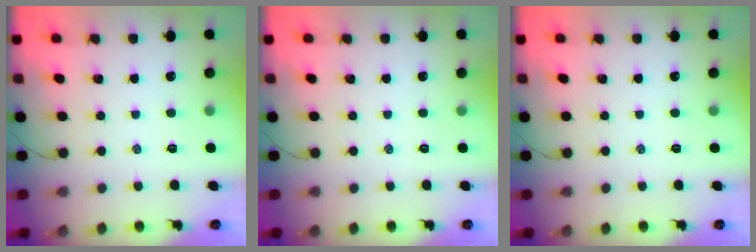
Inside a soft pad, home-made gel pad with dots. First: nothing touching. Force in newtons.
{"total": 0.0}
{"total": 0.0}